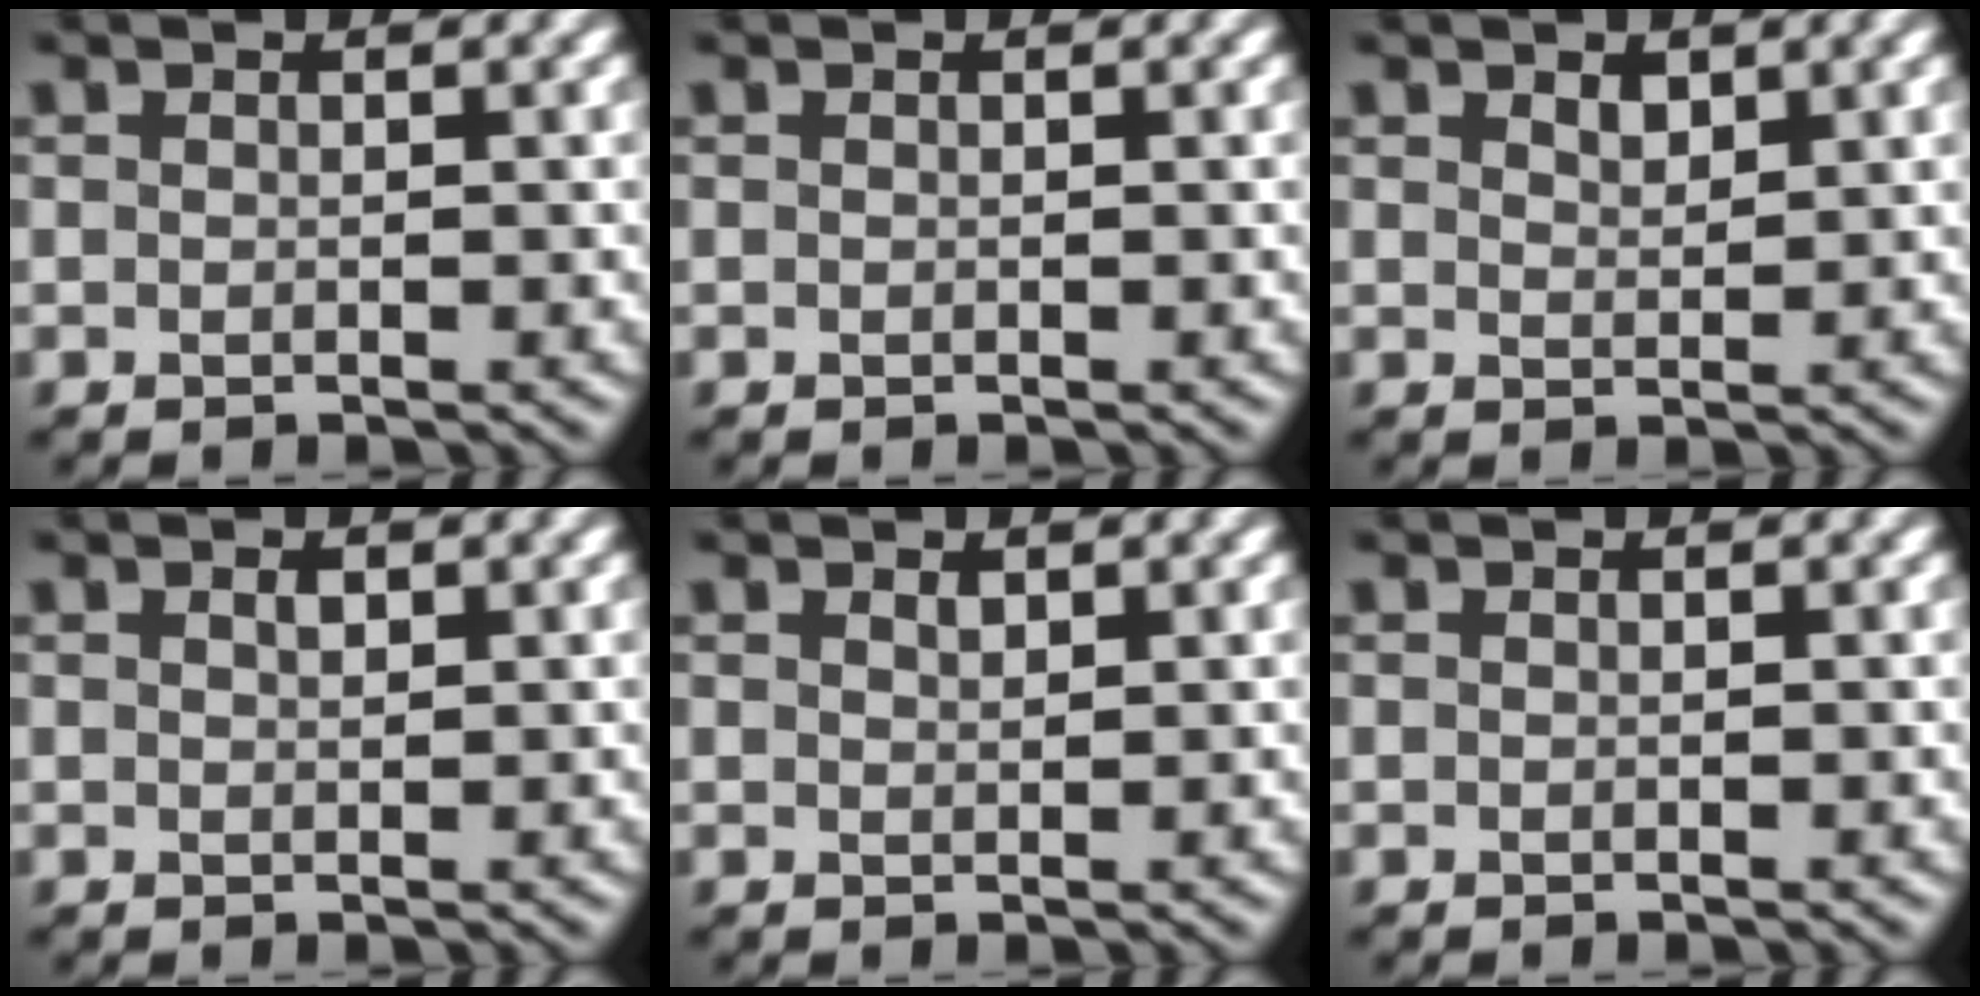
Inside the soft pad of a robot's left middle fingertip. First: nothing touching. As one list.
[{"total": 0.0}, {"total": 1.2, "force": [1.0, 0.6, 0.5], "torque": [-0.010, -0.001, 0.019]}, {"total": 0.8, "force": [0.4, 0.3, 0.5], "torque": [-0.010, 0.000, 0.008]}, {"total": 0.7, "force": [0.6, 0.2, 0.3], "torque": [-0.006, -0.003, 0.012]}, {"total": 0.0}]